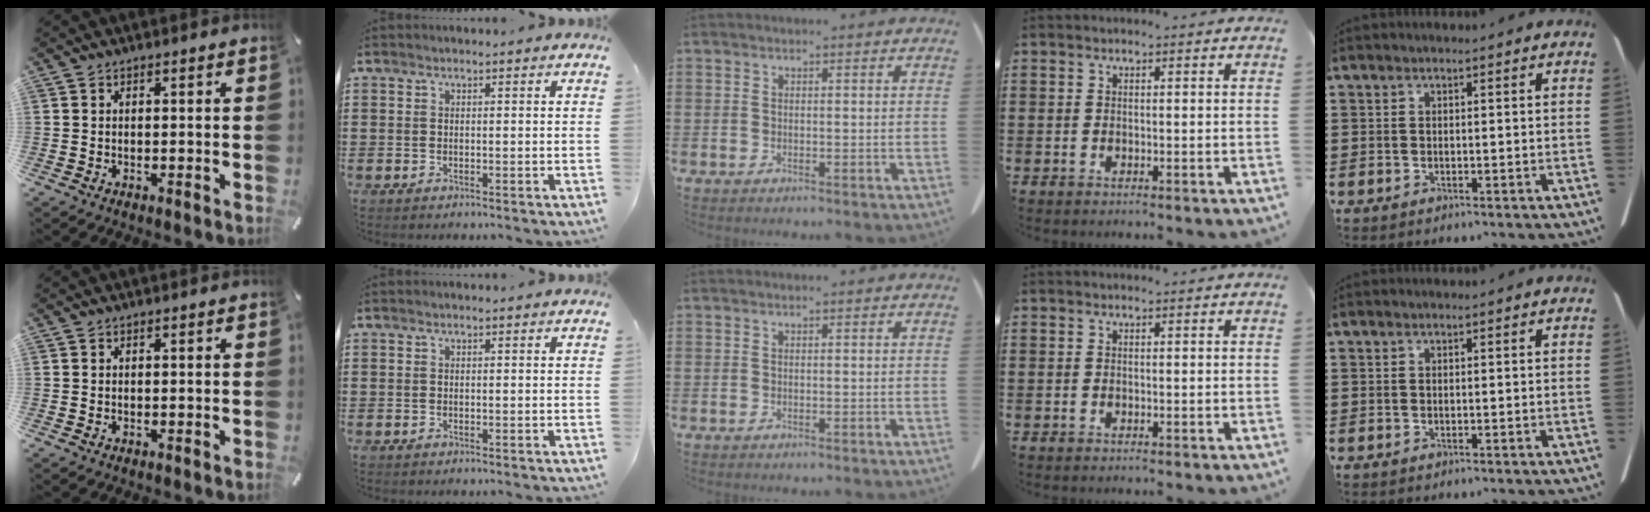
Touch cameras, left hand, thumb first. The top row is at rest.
{}